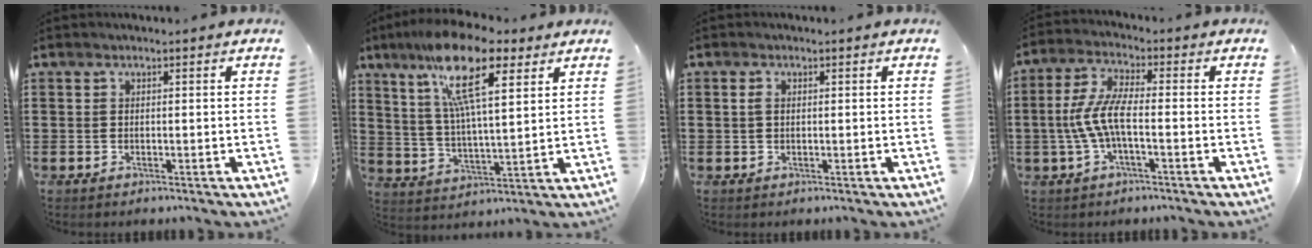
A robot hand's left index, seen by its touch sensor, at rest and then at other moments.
{"total": 15.0, "force": [9.4, 3.7, 11.1], "torque": [-0.235, -0.019, 0.158]}
{"total": 1.3, "force": [0.2, 0.8, 1.0], "torque": [-0.023, 0.005, 0.003]}
{"total": 7.2, "force": [-1.5, 2.0, 6.8], "torque": [-0.160, -0.010, -0.038]}